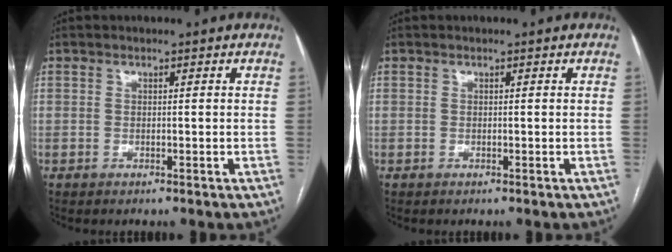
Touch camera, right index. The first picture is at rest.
{"total": 0.0}